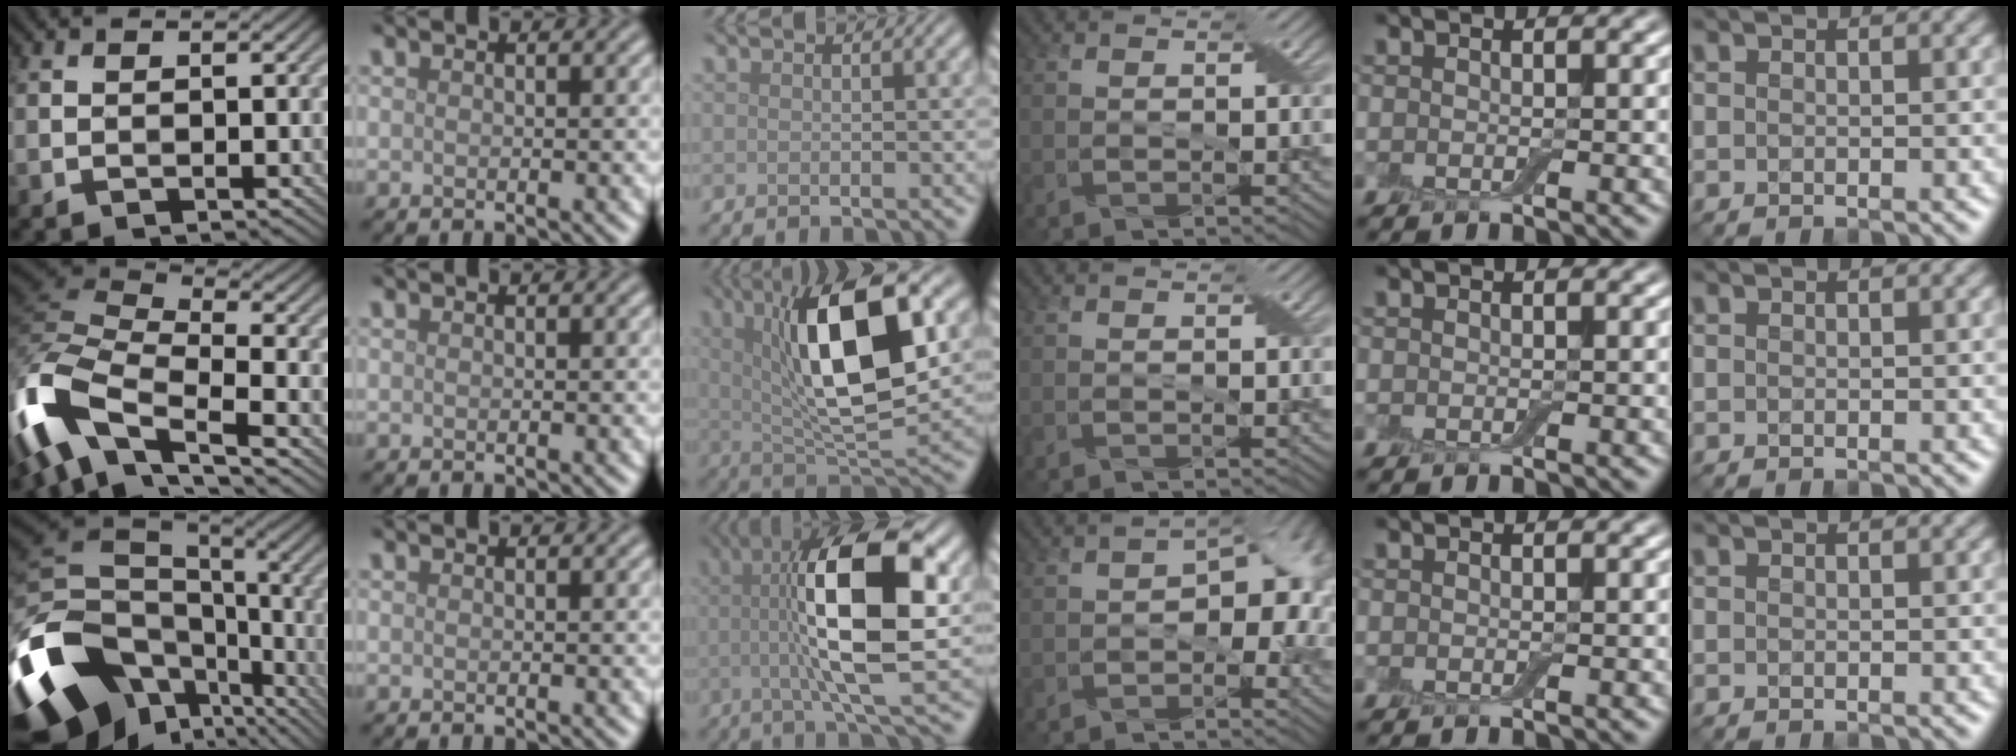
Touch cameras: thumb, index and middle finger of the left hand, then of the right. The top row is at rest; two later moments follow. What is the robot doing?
{"motion": "open", "object": "airpods case & airpods"}